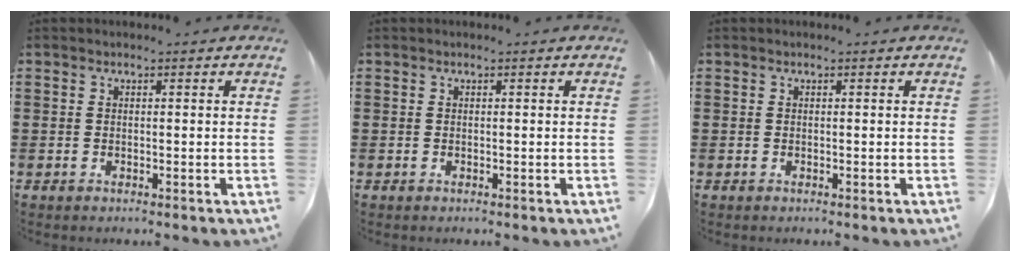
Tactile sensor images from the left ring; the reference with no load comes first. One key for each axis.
{"total": 0.0}
{"total": 0.0}